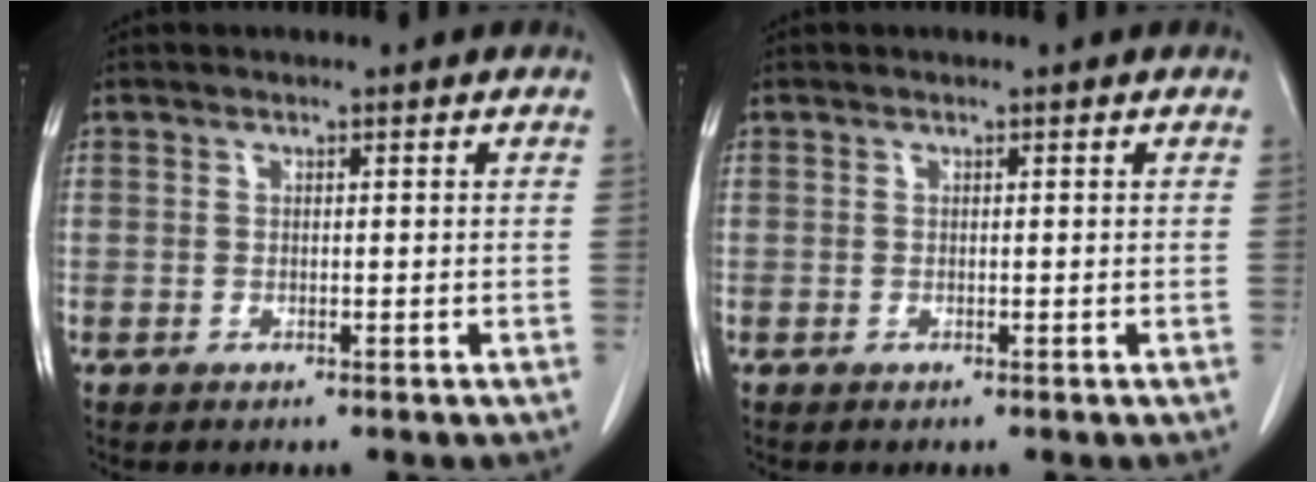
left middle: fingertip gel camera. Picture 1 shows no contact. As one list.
[{"total": 0.0}]